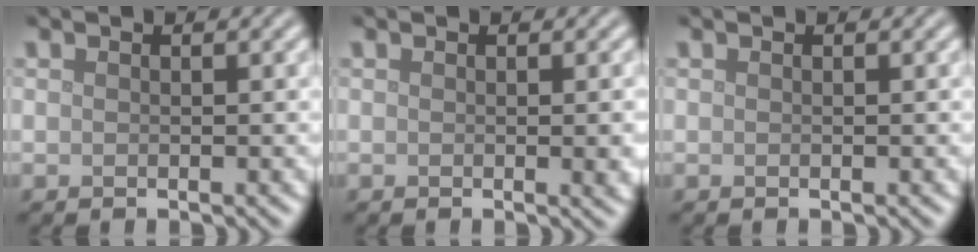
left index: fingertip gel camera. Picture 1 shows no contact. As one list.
[{"total": 2.0, "force": [0.0, 0.5, 2.0], "torque": [-0.020, -0.001, -0.002]}, {"total": 0.0}]